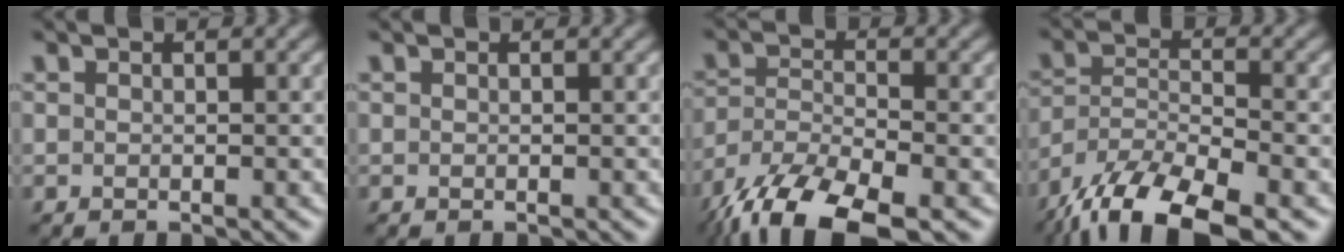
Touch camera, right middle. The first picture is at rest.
{"total": 0.0}
{"total": 11.6, "force": [-8.7, 3.6, 6.8], "torque": [-0.155, -0.026, -0.164]}
{"total": 11.5, "force": [-8.9, 3.3, 6.5], "torque": [-0.132, -0.012, -0.166]}